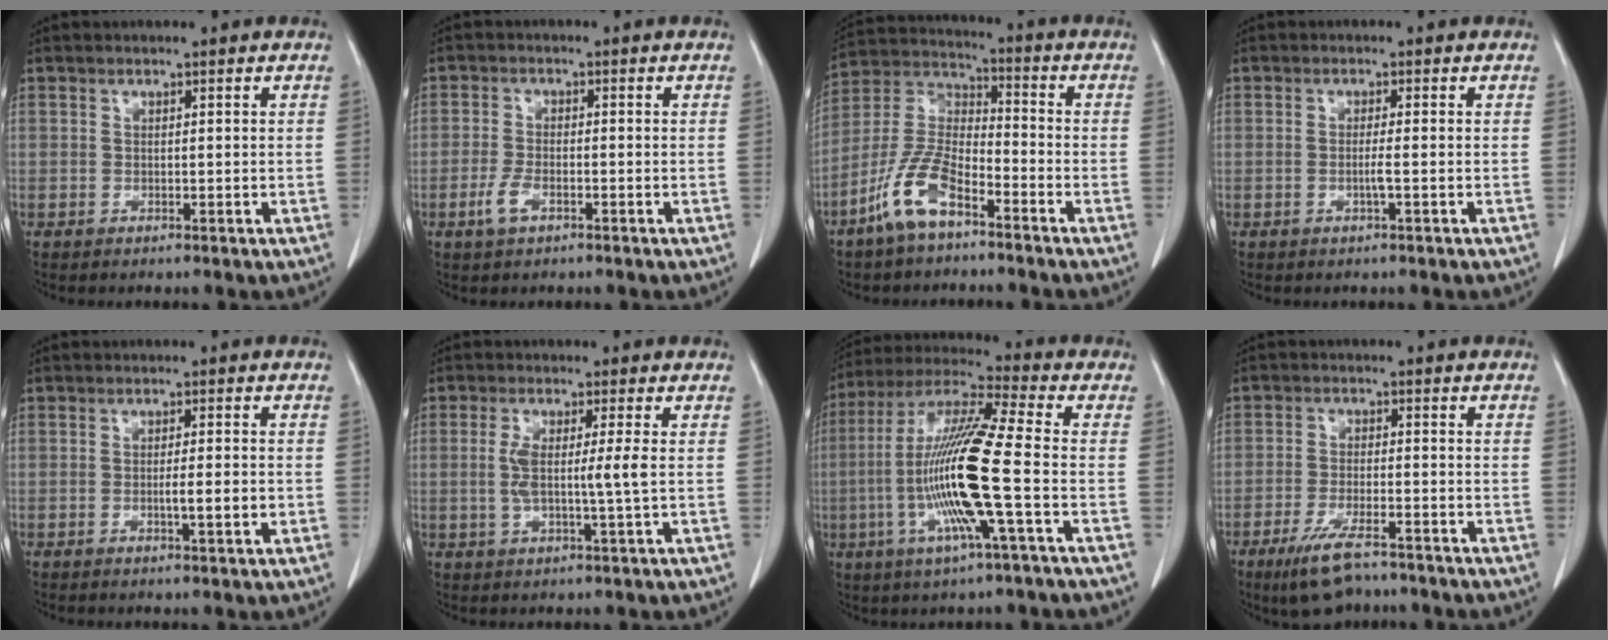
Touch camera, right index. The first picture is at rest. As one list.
[{"total": 3.2, "force": [-1.6, 1.3, 2.5], "torque": [-0.059, 0.000, -0.030]}, {"total": 10.6, "force": [-6.5, 3.8, 7.4], "torque": [-0.171, 0.001, -0.129]}, {"total": 1.6, "force": [-0.5, -0.2, 1.5], "torque": [-0.031, -0.002, -0.009]}, {"total": 3.5, "force": [-0.8, 0.2, 3.5], "torque": [-0.057, -0.003, -0.012]}, {"total": 5.6, "force": [0.1, -0.2, 5.6], "torque": [-0.108, -0.004, 0.002]}, {"total": 16.9, "force": [-3.4, 0.1, 16.6], "torque": [-0.336, -0.007, -0.077]}, {"total": 7.6, "force": [-5.5, 2.0, 4.8], "torque": [-0.093, -0.014, -0.091]}]